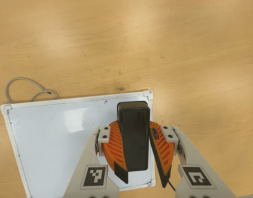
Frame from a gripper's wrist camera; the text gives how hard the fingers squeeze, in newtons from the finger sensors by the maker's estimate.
{"total": 11.7, "left": 11.4, "right": 12.1}